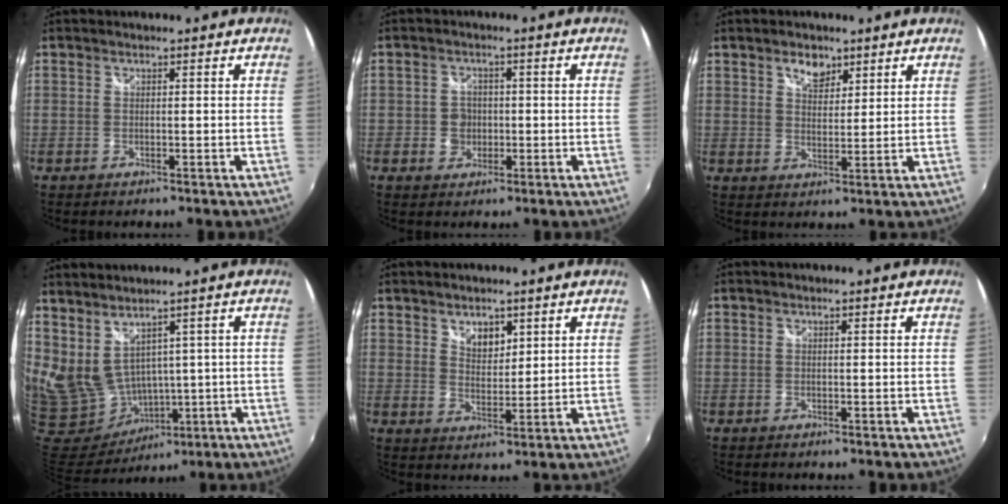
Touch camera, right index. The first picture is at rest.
{"total": 3.6, "force": [-0.7, 3.4, 1.0], "torque": [-0.018, 0.007, -0.011]}
{"total": 4.4, "force": [2.8, 2.6, 2.1], "torque": [-0.024, 0.004, 0.048]}
{"total": 14.3, "force": [4.3, 9.6, 9.7], "torque": [-0.223, -0.024, 0.128]}
{"total": 4.1, "force": [2.6, 2.5, 2.0], "torque": [-0.023, 0.000, 0.047]}
{"total": 0.0}